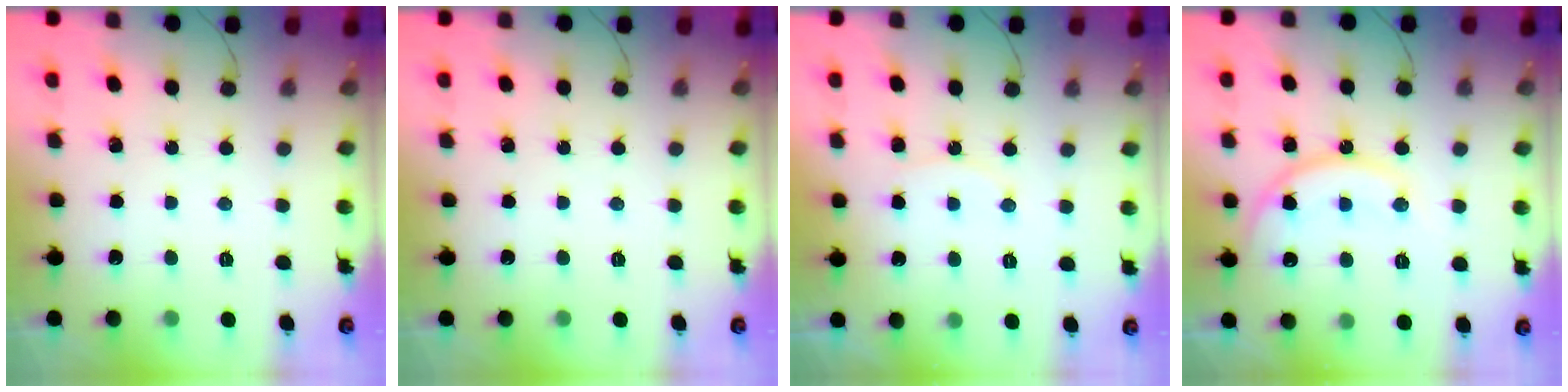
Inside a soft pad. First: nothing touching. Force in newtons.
{"total": 0.0}
{"total": 5.1, "press": 5.0, "slide": 0.4}
{"total": 13.2, "press": 13.1, "slide": 1.2}